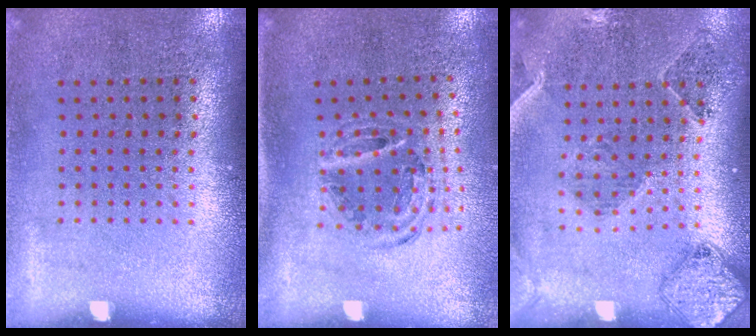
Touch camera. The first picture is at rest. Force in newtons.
{"total": 0.9, "press": 0.9, "slide": 0.2}
{"total": 0.6, "press": 0.5, "slide": 0.3}